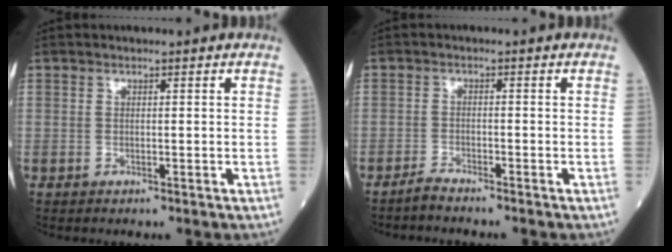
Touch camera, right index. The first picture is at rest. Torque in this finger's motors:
{"motor_torque": [0.05, -0.12, -0.03, 0.00]}